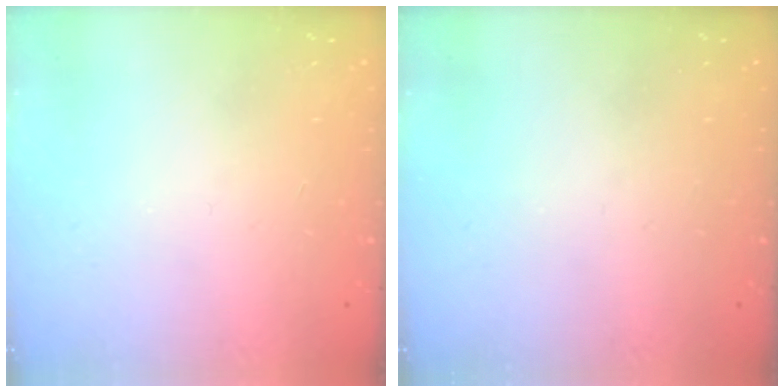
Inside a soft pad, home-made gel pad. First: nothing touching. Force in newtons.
{"total": 0.0}